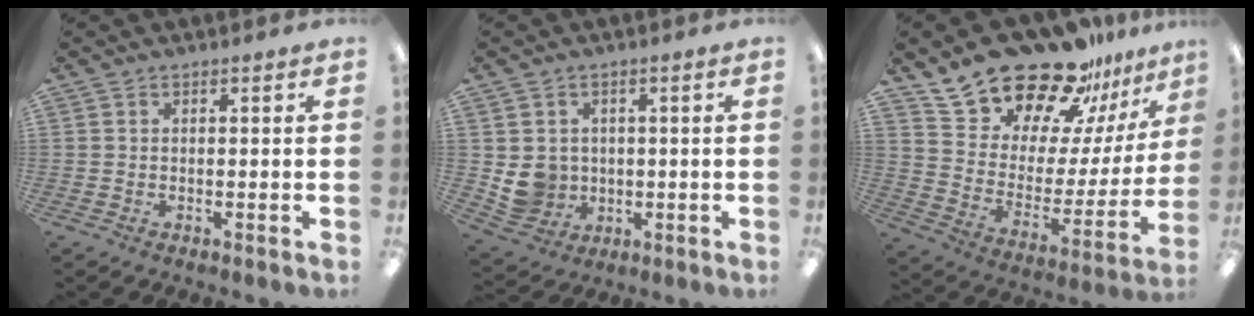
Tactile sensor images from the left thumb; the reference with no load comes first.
{"total": 6.8, "force": [0.6, 6.5, 1.9], "torque": [-0.048, 0.004, 0.020]}
{"total": 23.9, "force": [20.3, 10.0, 7.7], "torque": [-0.129, -0.148, 0.371]}